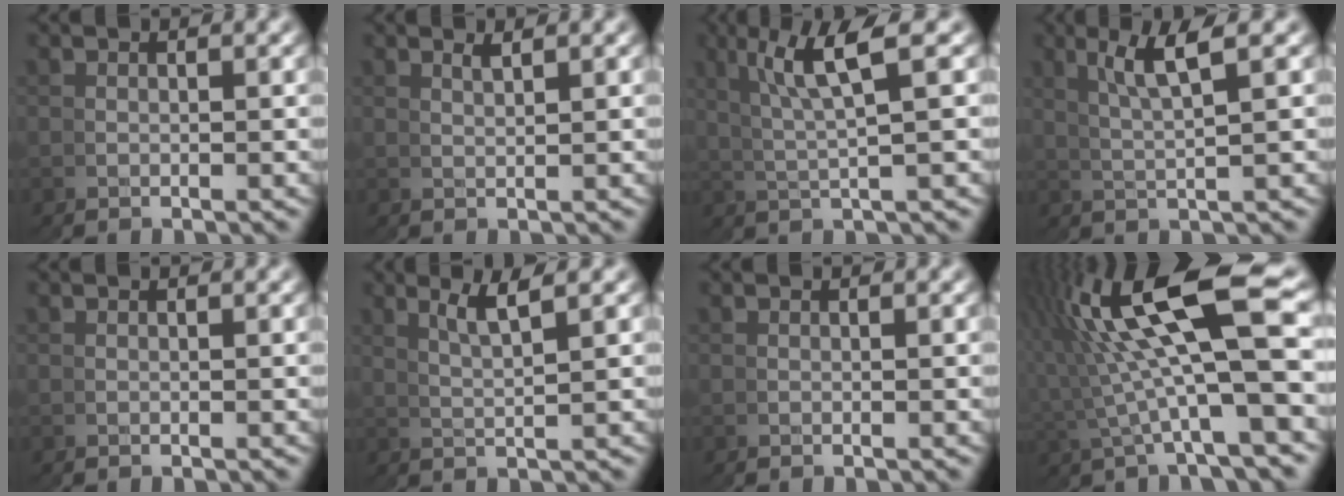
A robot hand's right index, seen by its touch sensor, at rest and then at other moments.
{"total": 1.3, "force": [1.1, -0.7, -0.3], "torque": [0.002, 0.003, 0.020]}
{"total": 3.9, "force": [2.4, 1.0, 2.9], "torque": [-0.059, 0.008, 0.036]}
{"total": 2.5, "force": [2.0, -0.1, 1.6], "torque": [-0.036, 0.006, 0.031]}
{"total": 0.0}
{"total": 1.9, "force": [1.7, -0.5, 0.6], "torque": [-0.023, 0.004, 0.028]}
{"total": 0.0}
{"total": 12.3, "force": [3.4, 5.7, 10.4], "torque": [-0.182, 0.021, 0.049]}